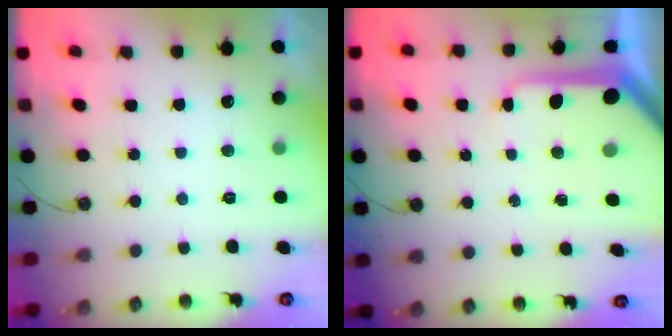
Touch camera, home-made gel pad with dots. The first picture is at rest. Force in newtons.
{"total": 10.3, "press": 10.2, "slide": 1.2}